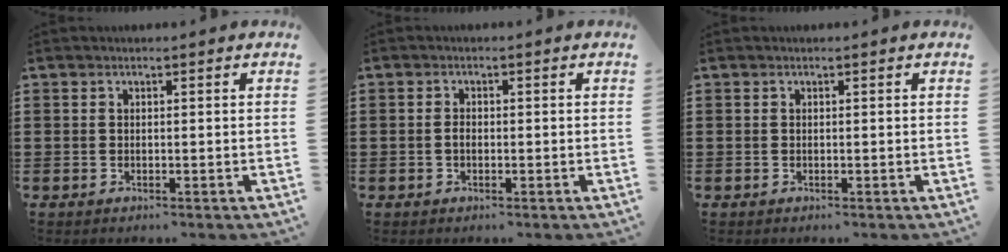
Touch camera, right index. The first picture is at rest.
{"total": 1.2, "force": [-0.3, 0.7, 1.0], "torque": [-0.021, 0.001, -0.005]}
{"total": 0.0}